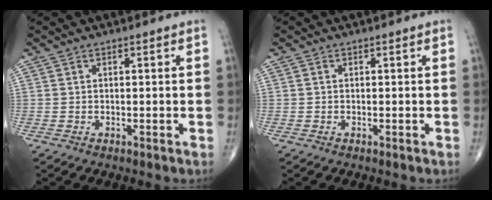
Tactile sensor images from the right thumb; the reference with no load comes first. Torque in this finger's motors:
{"motor_torque": [0.19, 0.03, -0.12, -0.03, 0.03]}